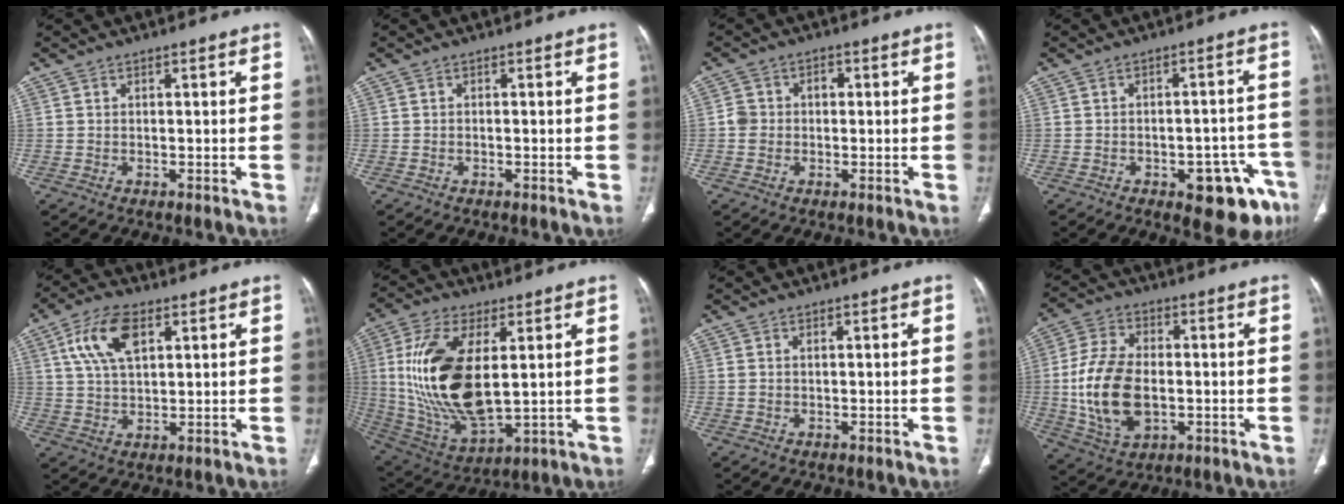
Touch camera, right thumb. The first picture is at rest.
{"total": 0.0}
{"total": 3.9, "force": [-0.2, 3.4, 1.9], "torque": [-0.022, 0.019, -0.007]}
{"total": 11.7, "force": [-6.1, 5.2, 8.6], "torque": [-0.072, 0.039, -0.070]}
{"total": 10.1, "force": [4.1, 5.1, 7.6], "torque": [-0.144, -0.003, 0.078]}
{"total": 21.1, "force": [2.9, 9.9, 18.4], "torque": [-0.371, -0.021, 0.068]}
{"total": 0.9, "force": [0.3, 0.5, 0.7], "torque": [-0.024, 0.012, 0.013]}
{"total": 15.5, "force": [-1.4, 9.4, 12.2], "torque": [-0.238, 0.002, -0.016]}